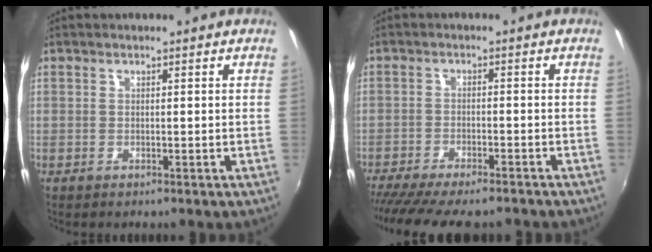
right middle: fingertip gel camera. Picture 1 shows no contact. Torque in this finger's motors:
{"motor_torque": [1.09, -1.05, 0.22, 0.15]}